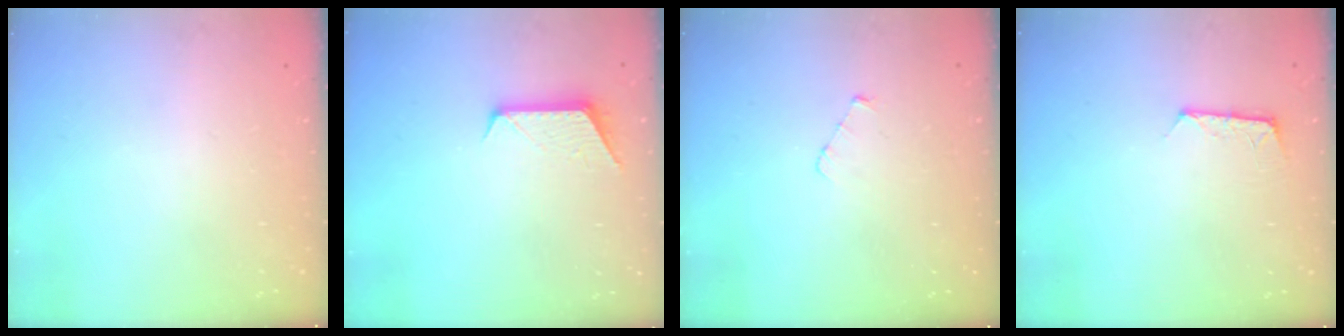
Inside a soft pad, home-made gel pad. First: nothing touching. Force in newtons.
{"total": 7.2, "press": 7.2, "slide": 0.6}
{"total": 3.0, "press": 3.0, "slide": 0.3}
{"total": 5.3, "press": 5.2, "slide": 0.6}